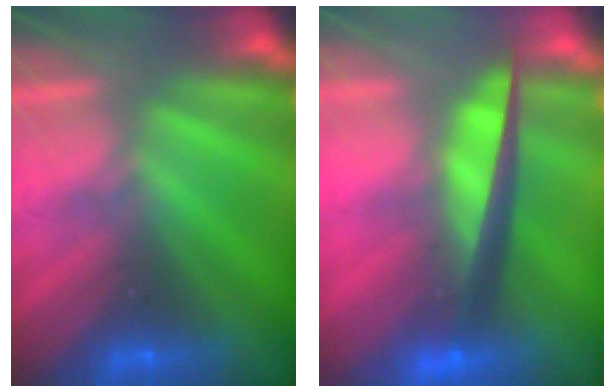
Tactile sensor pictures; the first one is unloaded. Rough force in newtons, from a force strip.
{"total": 5.7}